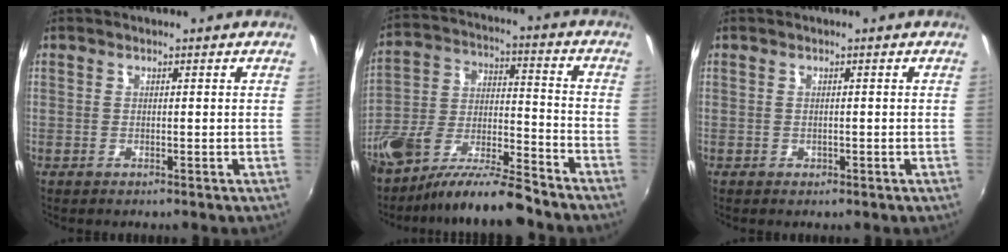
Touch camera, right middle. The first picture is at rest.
{"total": 13.5, "force": [-10.0, 3.6, 8.3], "torque": [-0.173, -0.006, -0.180]}
{"total": 0.0}